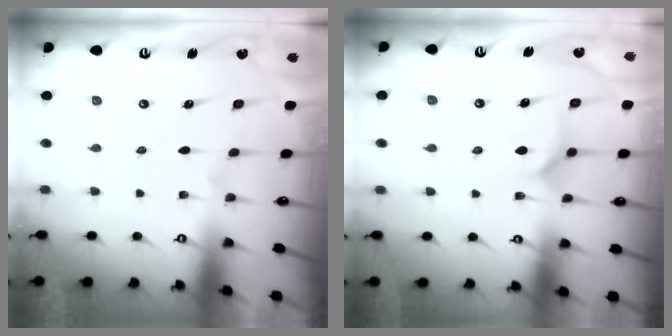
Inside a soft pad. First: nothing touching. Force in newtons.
{"total": 8.4, "press": 8.4, "slide": 0.6}